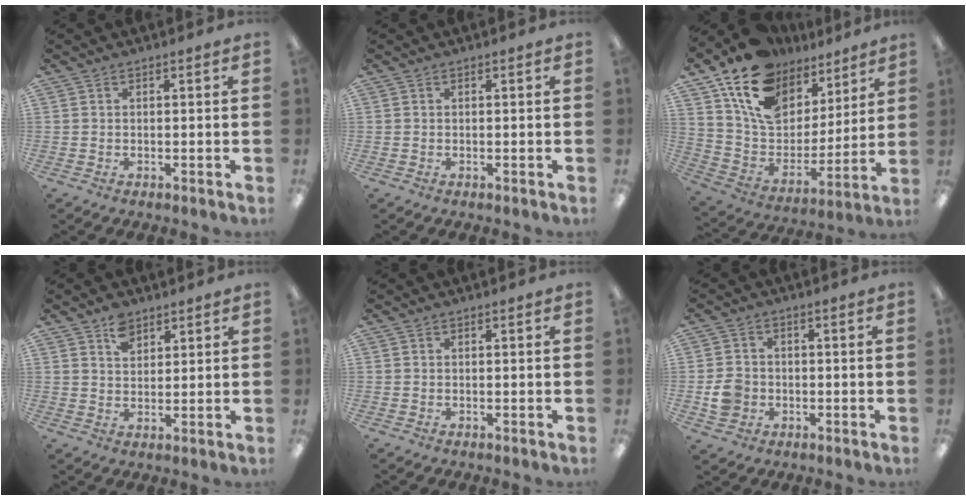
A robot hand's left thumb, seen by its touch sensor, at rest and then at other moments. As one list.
[{"total": 0.0}, {"total": 17.8, "force": [11.4, 11.2, 7.8], "torque": [-0.150, -0.062, 0.211]}, {"total": 5.3, "force": [3.8, 3.2, 1.9], "torque": [-0.026, -0.014, 0.068]}, {"total": 0.0}, {"total": 5.4, "force": [-1.3, 4.8, 2.2], "torque": [-0.035, 0.007, -0.022]}]